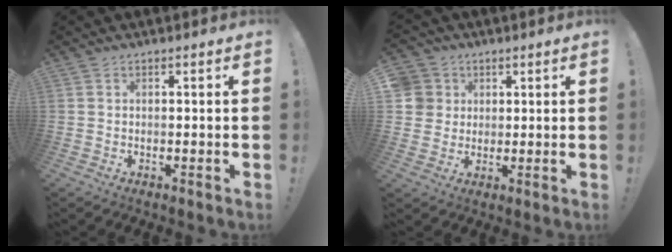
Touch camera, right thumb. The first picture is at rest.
{"total": 6.8, "force": [1.8, 6.5, 1.2], "torque": [-0.023, -0.010, 0.037]}